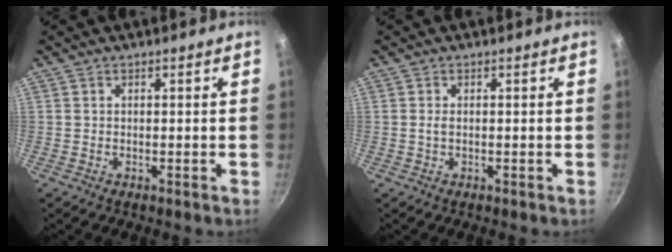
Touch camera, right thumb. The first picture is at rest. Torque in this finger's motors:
{"motor_torque": [-0.17, -0.08, 0.24, 0.22, 0.02]}